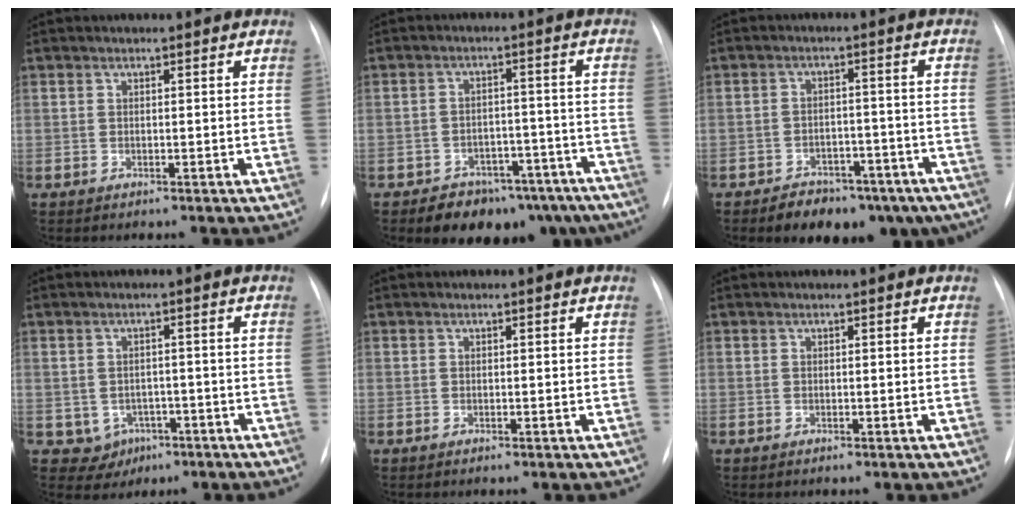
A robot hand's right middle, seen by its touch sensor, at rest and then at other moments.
{"total": 13.0, "force": [-10.0, 7.0, 4.4], "torque": [-0.032, 0.034, -0.124]}
{"total": 11.7, "force": [-8.6, 6.2, 5.2], "torque": [-0.047, 0.024, -0.114]}
{"total": 4.5, "force": [-1.7, 4.1, 0.8], "torque": [-0.005, 0.007, -0.012]}
{"total": 0.0}
{"total": 0.0}